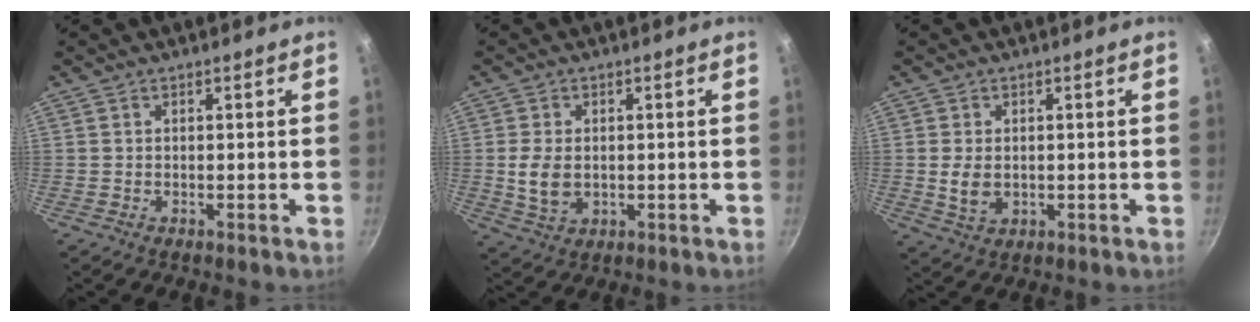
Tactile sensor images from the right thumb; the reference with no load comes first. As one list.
[{"total": 6.4, "force": [0.0, 4.5, 4.6], "torque": [-0.084, -0.002, 0.006]}, {"total": 4.8, "force": [0.0, 3.4, 3.4], "torque": [-0.061, -0.005, 0.006]}]